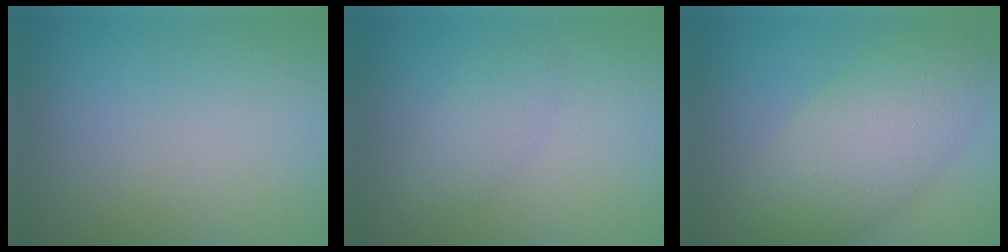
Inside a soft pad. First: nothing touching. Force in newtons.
{"total": 2.0, "press": 2.0, "slide": 0.2}
{"total": 7.0, "press": 7.0, "slide": 0.3}